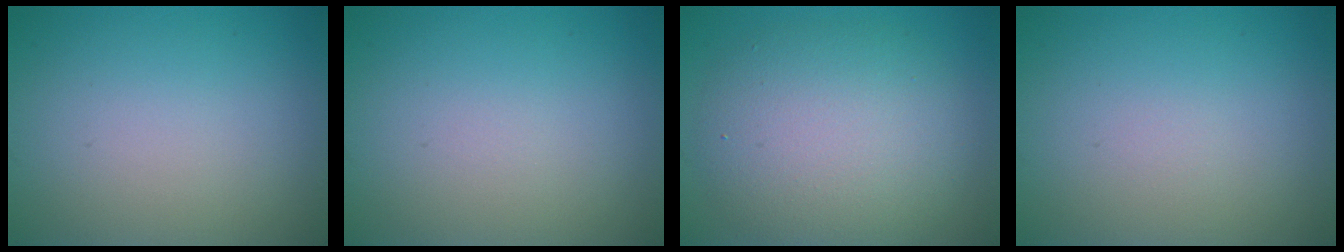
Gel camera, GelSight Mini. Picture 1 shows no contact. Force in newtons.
{"total": 0.0}
{"total": 7.1, "press": 7.1, "slide": 0.3}
{"total": 0.0}